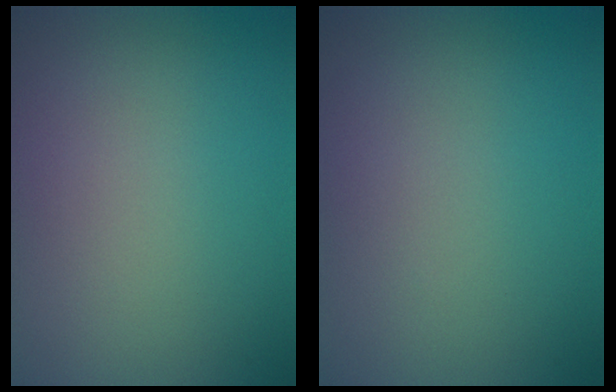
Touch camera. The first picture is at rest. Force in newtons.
{"total": 0.0}